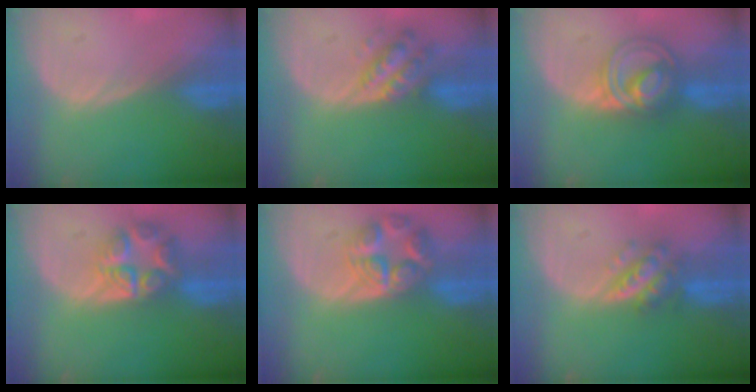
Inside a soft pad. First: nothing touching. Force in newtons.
{"total": 6.2, "press": 5.6, "slide": 2.7}
{"total": 6.8, "press": 6.8, "slide": 0.3}
{"total": 7.9, "press": 6.9, "slide": 3.8}
{"total": 7.7, "press": 6.9, "slide": 3.4}
{"total": 6.0, "press": 5.3, "slide": 2.8}